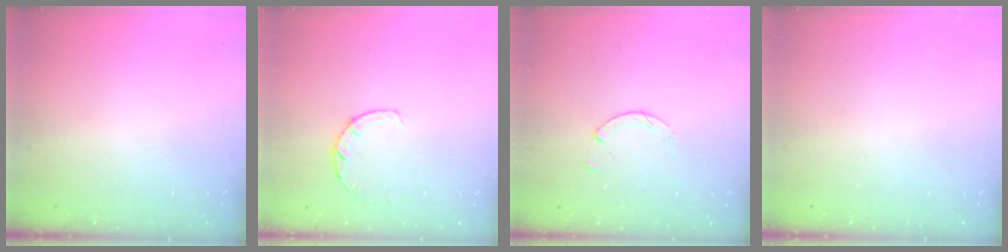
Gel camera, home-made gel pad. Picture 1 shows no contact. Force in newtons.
{"total": 3.0, "press": 2.9, "slide": 0.4}
{"total": 0.0}
{"total": 0.0}